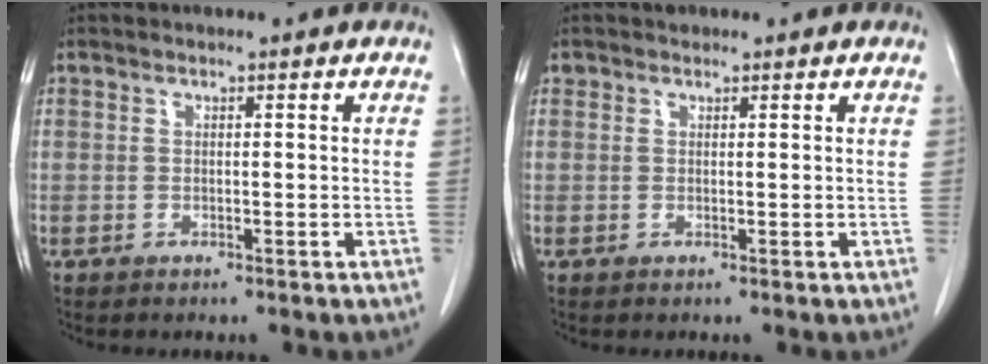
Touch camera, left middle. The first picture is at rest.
{"total": 0.8, "force": [0.6, 0.5, 0.0], "torque": [-0.001, 0.005, 0.011]}